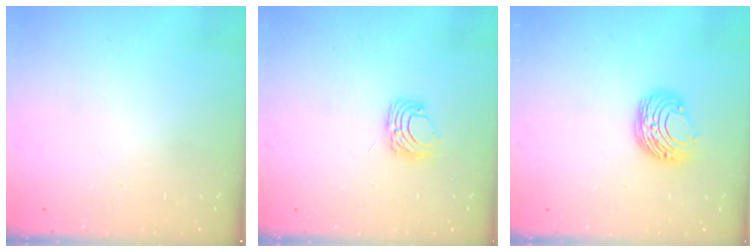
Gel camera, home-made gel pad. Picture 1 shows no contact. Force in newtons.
{"total": 6.6, "press": 6.6, "slide": 0.5}
{"total": 9.5, "press": 9.5, "slide": 0.6}